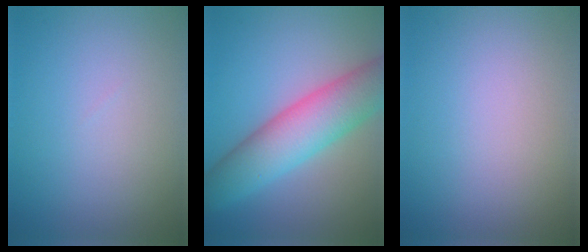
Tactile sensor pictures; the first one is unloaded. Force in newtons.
{"total": 7.8, "press": 7.8, "slide": 0.1}
{"total": 0.0}